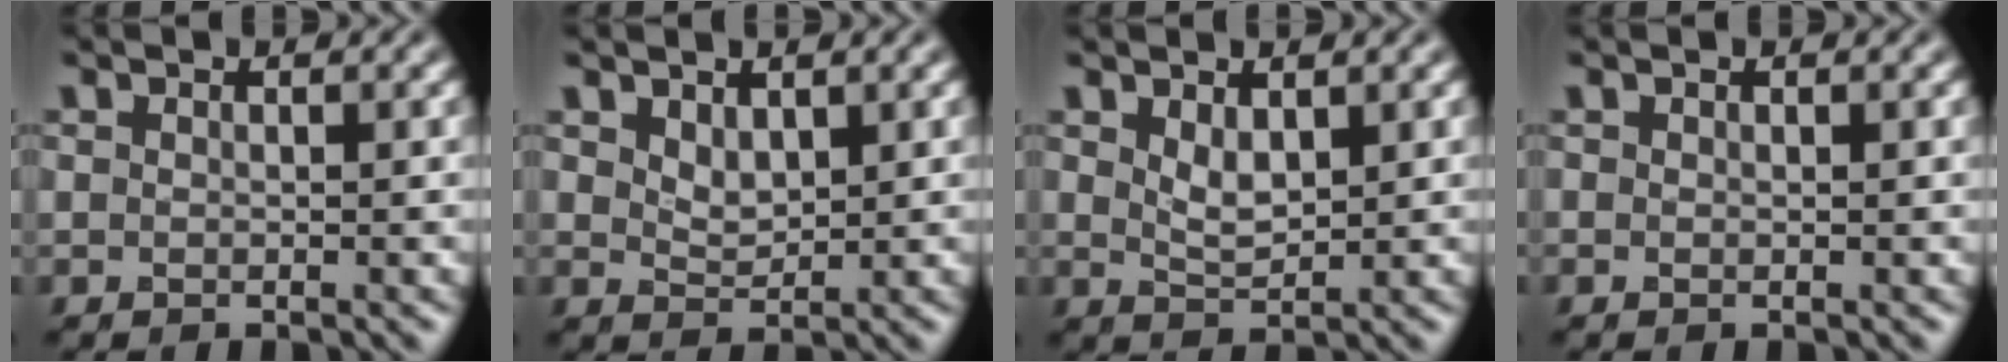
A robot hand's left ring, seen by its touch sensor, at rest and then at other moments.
{"total": 1.8, "force": [1.0, 1.0, 1.1], "torque": [-0.023, -0.004, 0.026]}
{"total": 1.9, "force": [1.0, 0.9, 1.4], "torque": [-0.030, -0.003, 0.024]}
{"total": 0.0}